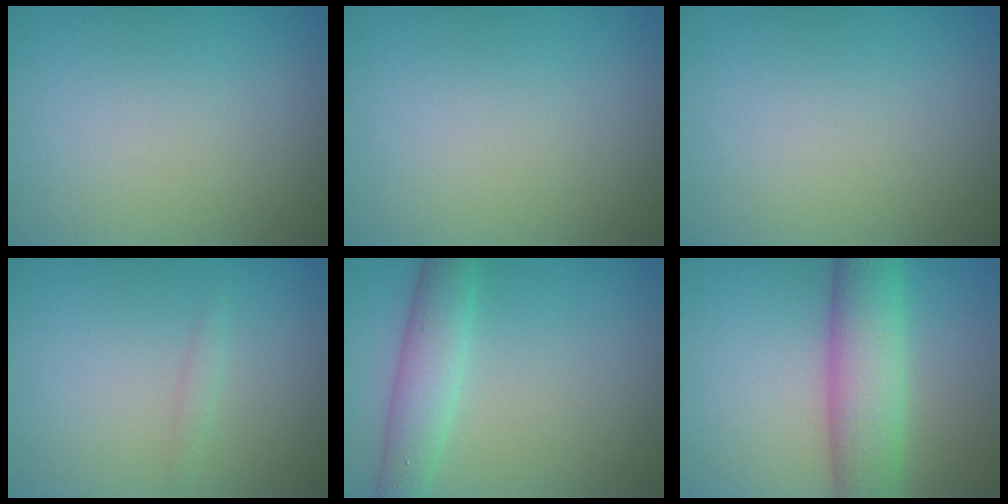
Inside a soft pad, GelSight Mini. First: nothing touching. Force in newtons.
{"total": 0.0}
{"total": 0.0}
{"total": 0.7, "press": 0.7, "slide": 0.1}
{"total": 4.0, "press": 4.0, "slide": 0.1}
{"total": 7.2, "press": 7.2, "slide": 0.2}